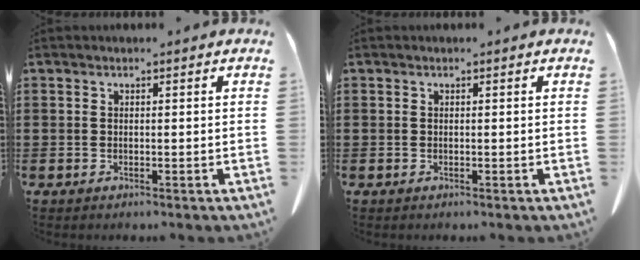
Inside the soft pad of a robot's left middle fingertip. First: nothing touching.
{"total": 0.0}